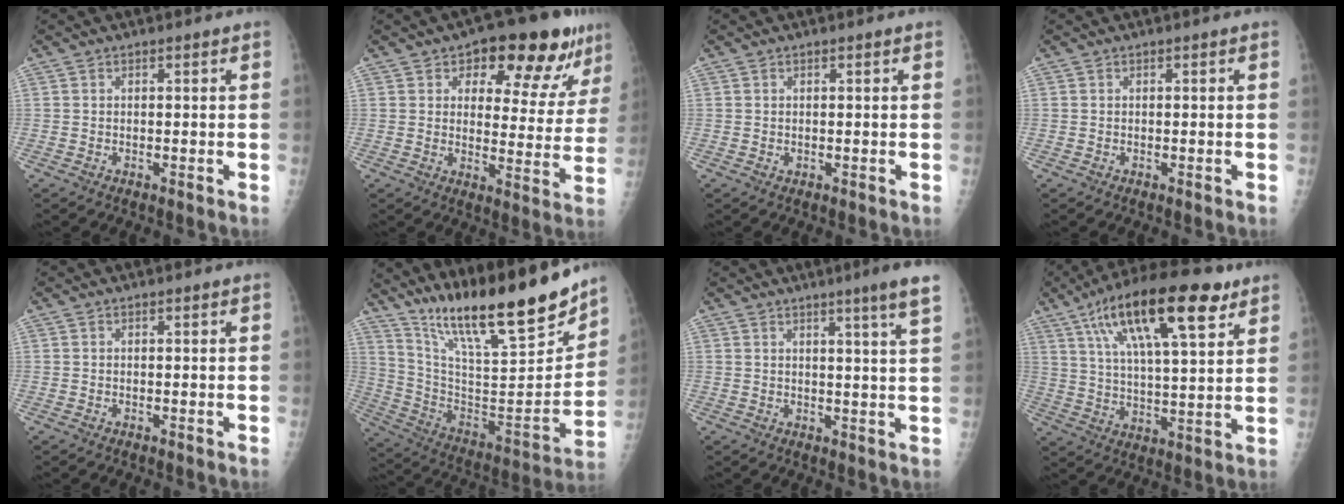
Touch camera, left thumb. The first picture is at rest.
{"total": 16.4, "force": [9.7, 7.8, 10.6], "torque": [-0.078, -0.030, 0.130]}
{"total": 0.5, "force": [0.2, 0.4, 0.3], "torque": [-0.002, -0.001, 0.003]}
{"total": 0.0}
{"total": 0.0}
{"total": 26.1, "force": [20.1, 4.8, 15.9], "torque": [-0.238, -0.095, 0.340]}
{"total": 6.6, "force": [4.2, -1.1, 4.9], "torque": [-0.067, -0.024, 0.051]}
{"total": 21.6, "force": [11.2, 6.9, 17.2], "torque": [-0.278, -0.013, 0.185]}